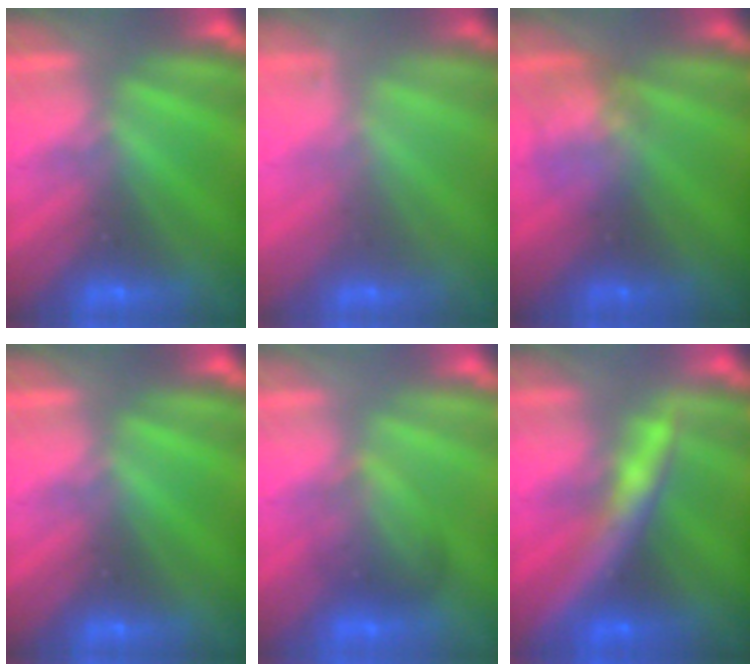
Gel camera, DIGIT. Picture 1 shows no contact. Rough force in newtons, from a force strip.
{"total": 1.6}
{"total": 2.3}
{"total": 0.0}
{"total": 2.0}
{"total": 13.7}